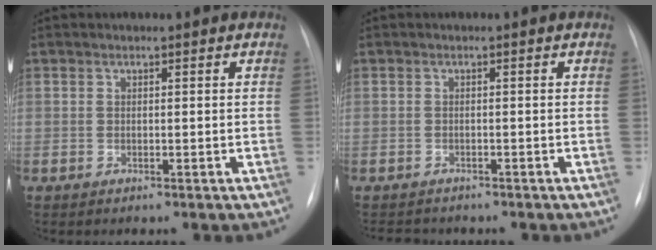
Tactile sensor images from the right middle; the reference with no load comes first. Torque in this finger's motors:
{"motor_torque": [0.26, -0.30, -0.02, -0.01]}